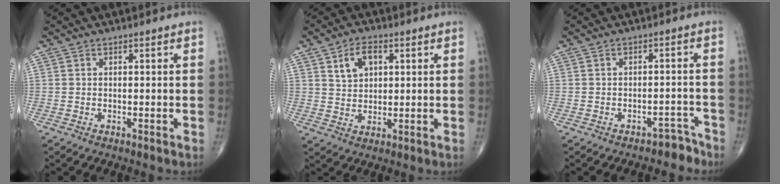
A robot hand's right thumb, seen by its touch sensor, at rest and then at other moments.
{"total": 6.3, "force": [2.5, 4.0, 4.1], "torque": [-0.054, -0.007, 0.046]}
{"total": 3.6, "force": [-3.1, 1.9, 0.2], "torque": [0.010, 0.043, -0.036]}